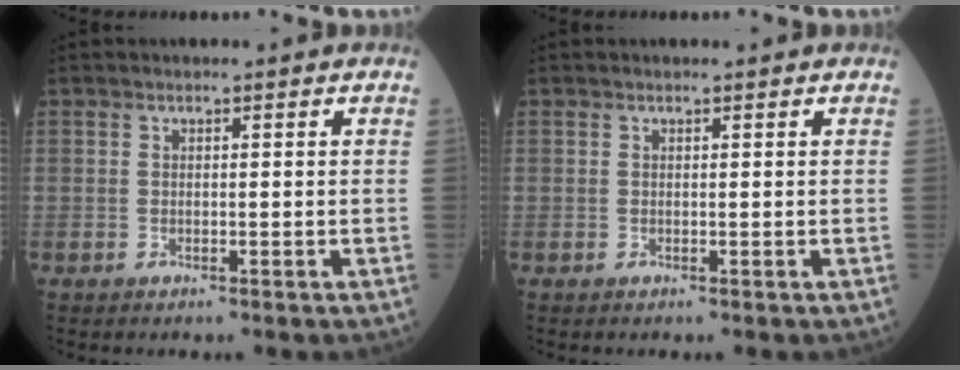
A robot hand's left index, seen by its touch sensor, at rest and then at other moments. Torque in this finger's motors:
{"motor_torque": [0.18, -0.07, -0.02, -0.01]}